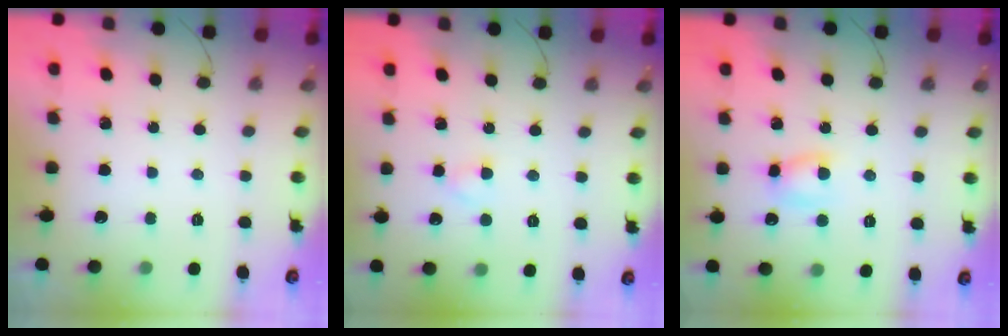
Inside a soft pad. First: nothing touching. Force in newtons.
{"total": 1.9, "press": 1.7, "slide": 0.9}
{"total": 5.2, "press": 5.2, "slide": 0.6}